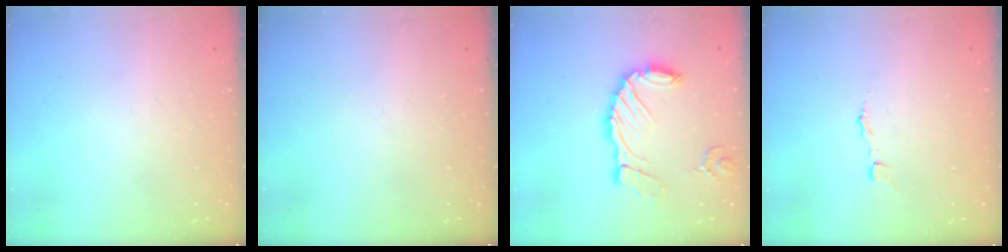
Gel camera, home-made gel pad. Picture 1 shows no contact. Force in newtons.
{"total": 0.0}
{"total": 13.3, "press": 13.2, "slide": 1.6}
{"total": 1.7, "press": 1.7, "slide": 0.1}